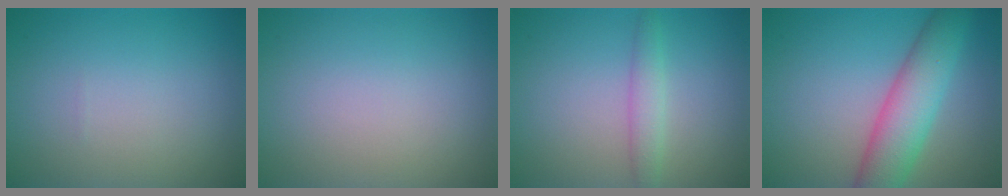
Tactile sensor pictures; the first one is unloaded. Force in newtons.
{"total": 0.0}
{"total": 1.9, "press": 1.9, "slide": 0.1}
{"total": 6.3, "press": 6.3, "slide": 0.3}